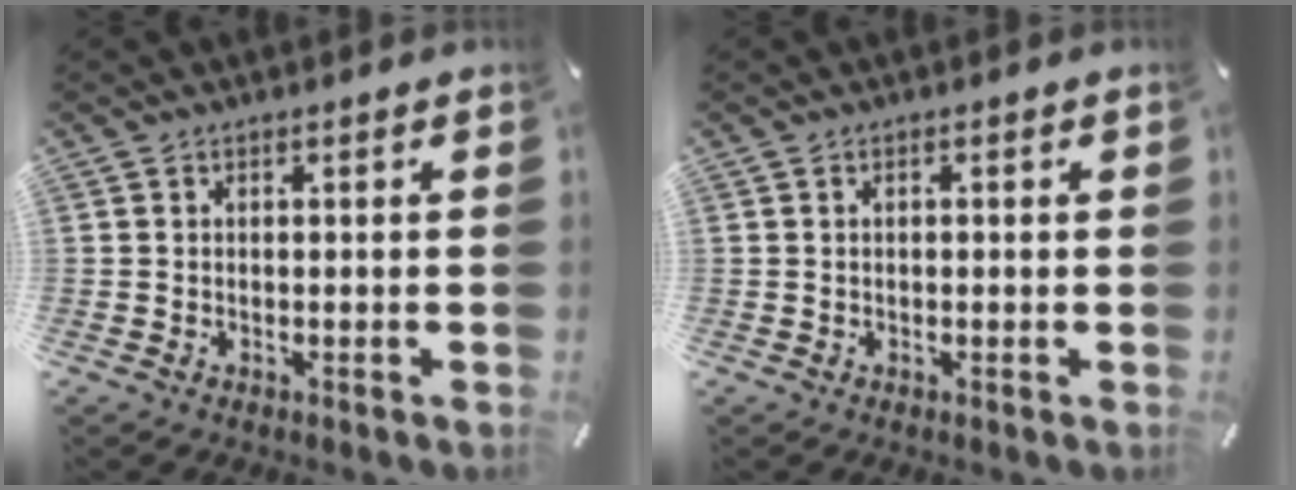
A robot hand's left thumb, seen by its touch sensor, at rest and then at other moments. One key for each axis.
{"total": 0.6, "fx": -0.1, "fy": 0.4, "fz": 0.5, "tx": -0.010, "ty": 0.002, "tz": -0.002}